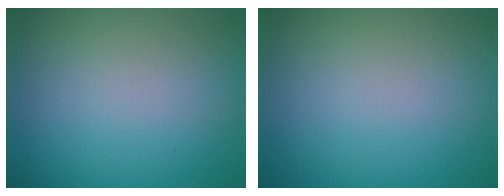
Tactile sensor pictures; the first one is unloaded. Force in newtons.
{"total": 0.0}